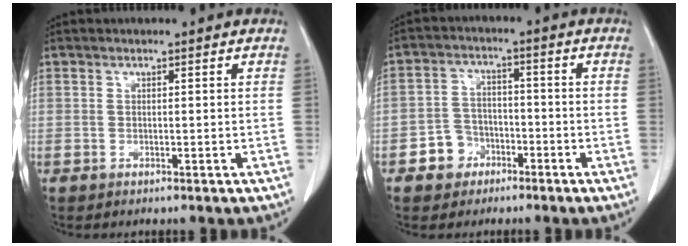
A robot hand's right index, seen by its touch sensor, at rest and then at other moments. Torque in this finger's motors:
{"motor_torque": [0.00, -0.05, -0.06, -0.07]}